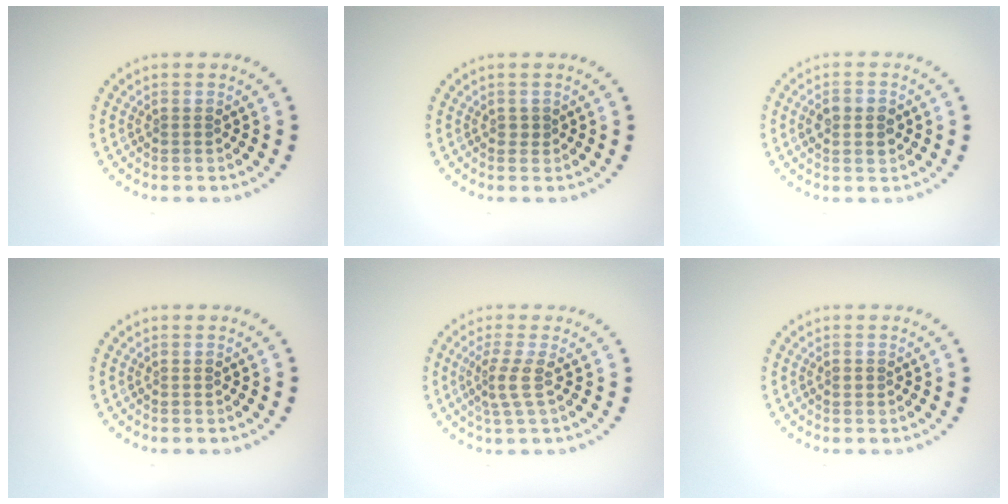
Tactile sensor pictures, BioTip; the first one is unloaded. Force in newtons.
{"total": 0.7, "press": 0.7, "slide": 0.1}
{"total": 2.4, "press": 2.4, "slide": 0.2}
{"total": 0.0}
{"total": 2.2, "press": 1.6, "slide": 1.5}
{"total": 0.7, "press": 0.7, "slide": 0.2}